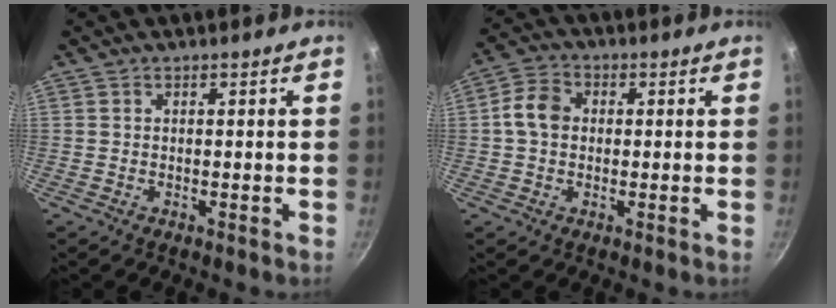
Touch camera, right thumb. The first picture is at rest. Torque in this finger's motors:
{"motor_torque": [0.67, 1.12, 0.62, -0.57, 0.23]}